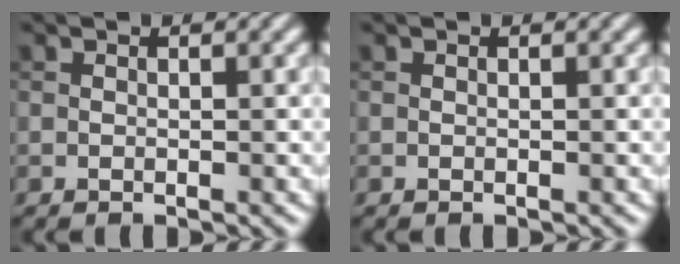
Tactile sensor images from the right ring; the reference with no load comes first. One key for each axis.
{"total": 0.0}